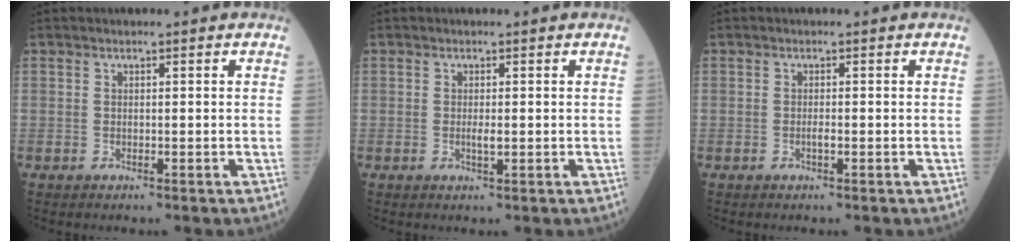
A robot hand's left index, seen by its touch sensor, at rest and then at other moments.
{"total": 1.3, "force": [0.0, 0.3, 1.2], "torque": [-0.025, -0.001, 0.001]}
{"total": 0.8, "force": [-0.3, 0.1, 0.7], "torque": [-0.015, 0.001, -0.005]}